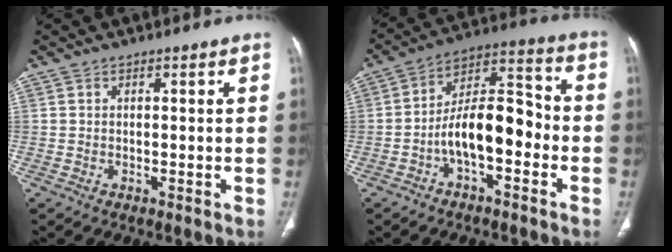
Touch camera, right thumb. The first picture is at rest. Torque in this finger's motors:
{"motor_torque": [2.09, 2.09, 1.23, -0.69, 0.12]}